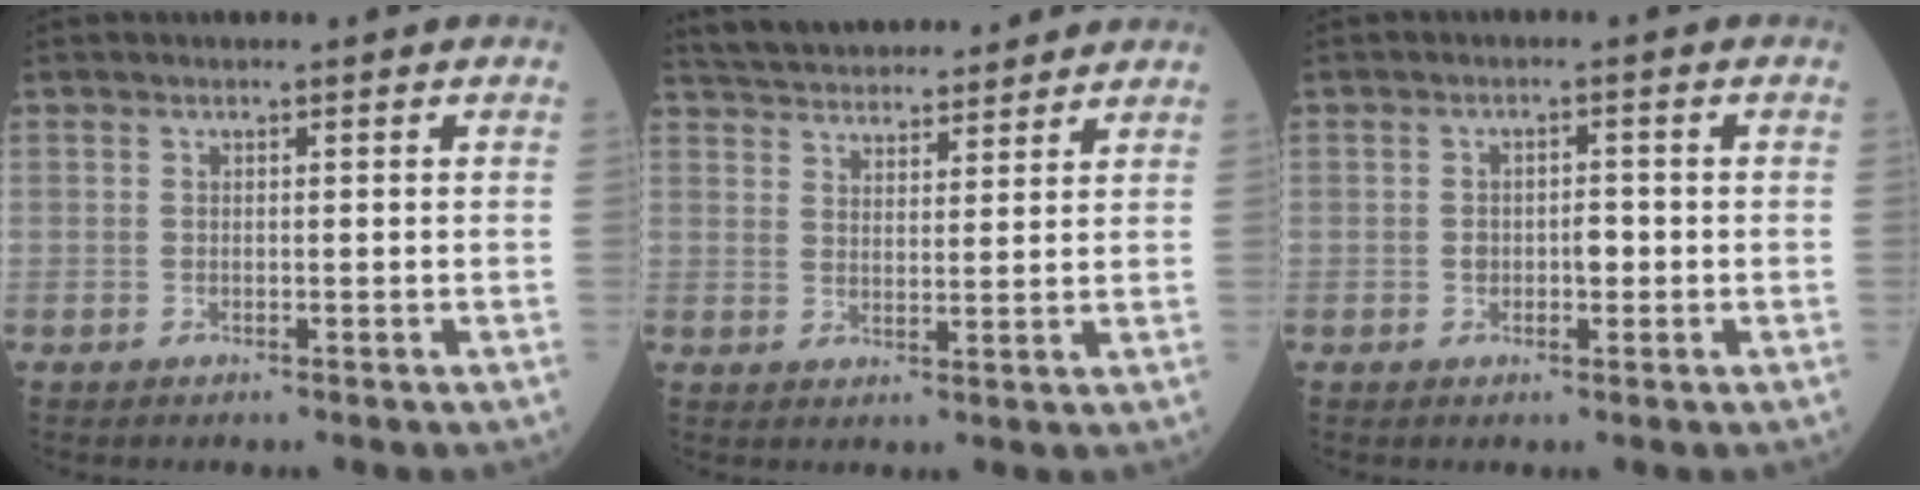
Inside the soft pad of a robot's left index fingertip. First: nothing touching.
{"total": 16.0, "force": [14.7, 3.6, 5.2], "torque": [-0.092, 0.032, 0.223]}
{"total": 2.3, "force": [-0.4, 1.3, 1.8], "torque": [-0.027, 0.005, -0.004]}